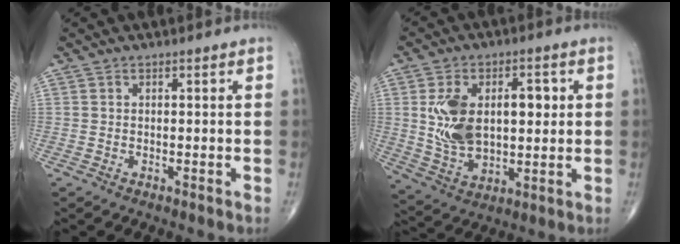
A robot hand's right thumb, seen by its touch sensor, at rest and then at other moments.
{"total": 15.4, "force": [2.2, 9.2, 12.1], "torque": [-0.190, 0.004, 0.051]}